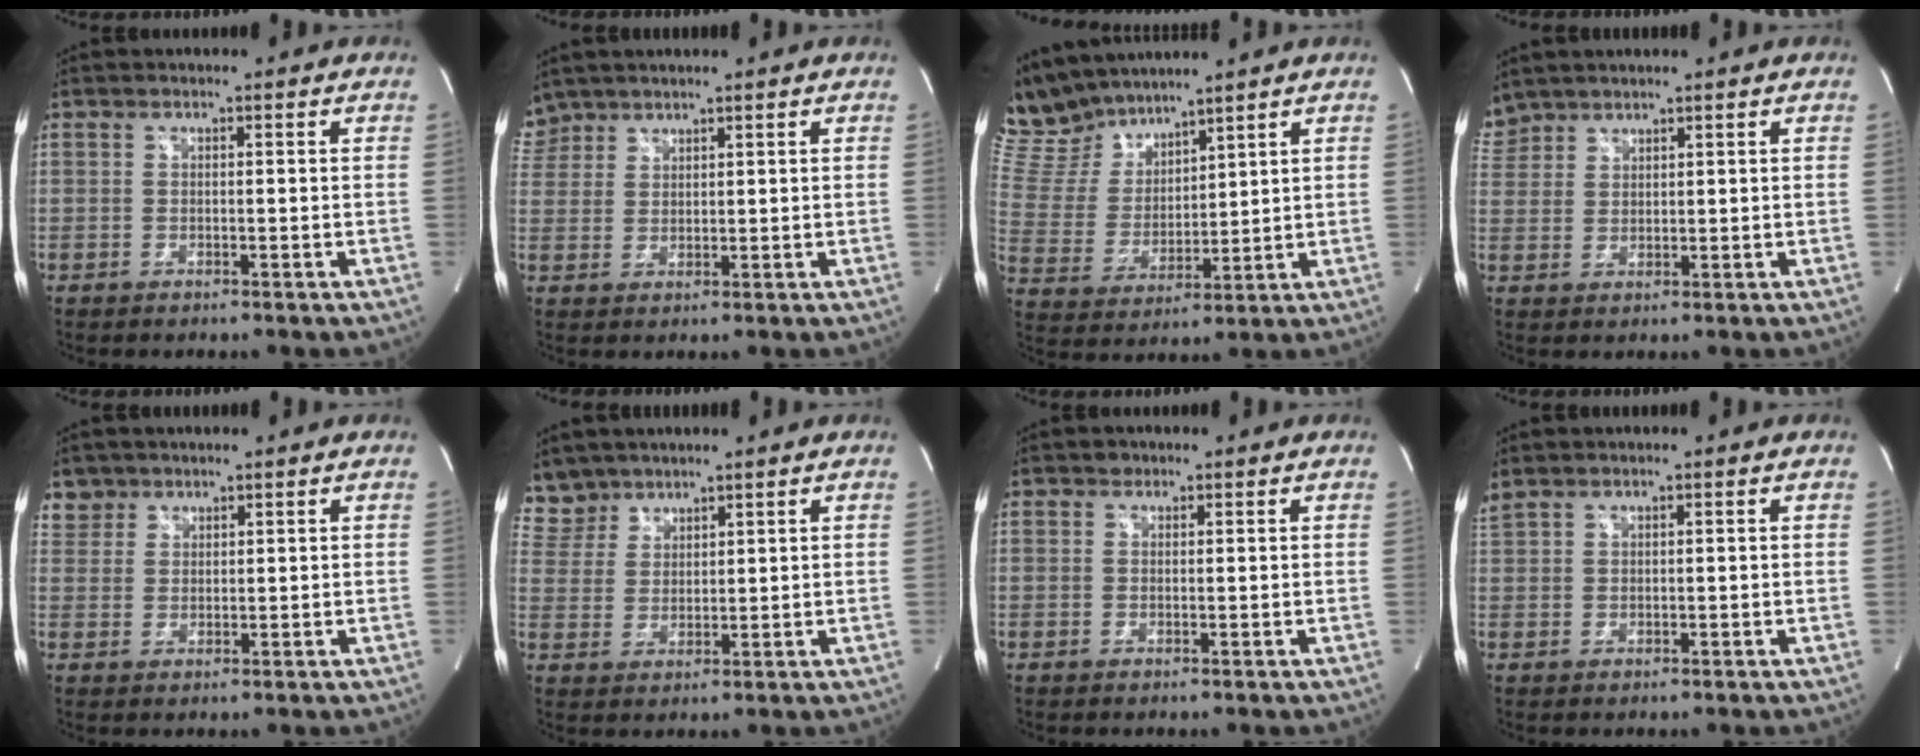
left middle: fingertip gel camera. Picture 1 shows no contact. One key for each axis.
{"total": 4.3, "fx": 3.8, "fy": 2.1, "fz": -0.2, "tx": 0.004, "ty": 0.015, "tz": 0.081}
{"total": 11.4, "fx": 10.5, "fy": 3.3, "fz": 2.8, "tx": -0.079, "ty": 0.018, "tz": 0.221}
{"total": 4.1, "fx": 3.8, "fy": 1.6, "fz": -0.1, "tx": -0.006, "ty": 0.017, "tz": 0.083}
{"total": 3.1, "fx": 2.3, "fy": 2.0, "fz": -0.4, "tx": 0.015, "ty": 0.005, "tz": 0.043}
{"total": 5.2, "fx": 4.7, "fy": 2.3, "fz": -0.5, "tx": 0.009, "ty": 0.006, "tz": 0.103}
{"total": 0.8, "fx": 0.6, "fy": 0.5, "fz": 0.1, "tx": -0.001, "ty": -0.002, "tz": 0.007}
{"total": 1.8, "fx": 1.7, "fy": 0.2, "fz": 0.7, "tx": -0.032, "ty": 0.023, "tz": 0.043}